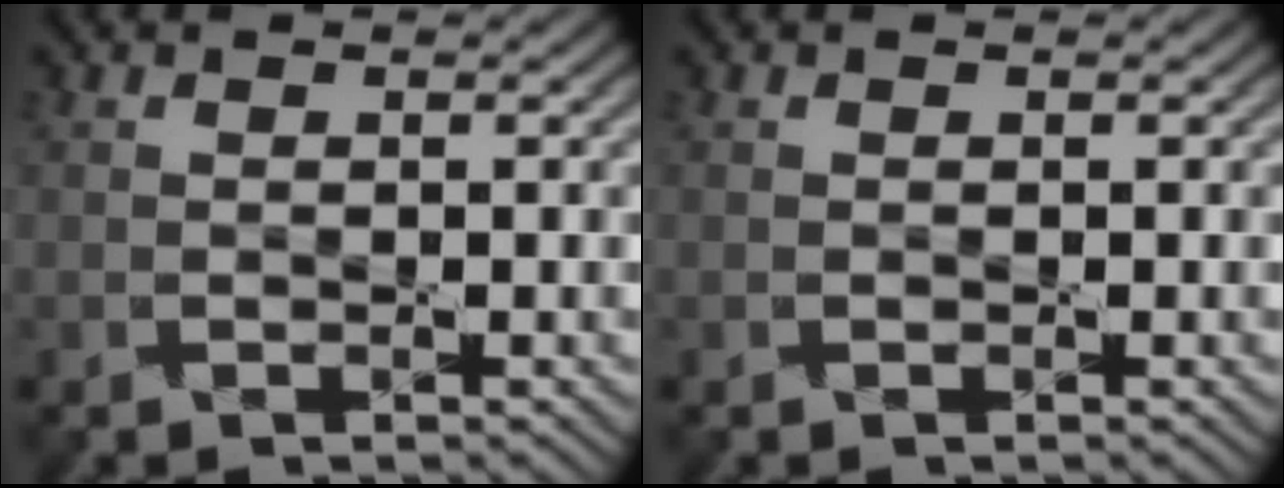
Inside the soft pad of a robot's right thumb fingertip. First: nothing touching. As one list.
[{"total": 0.0}]